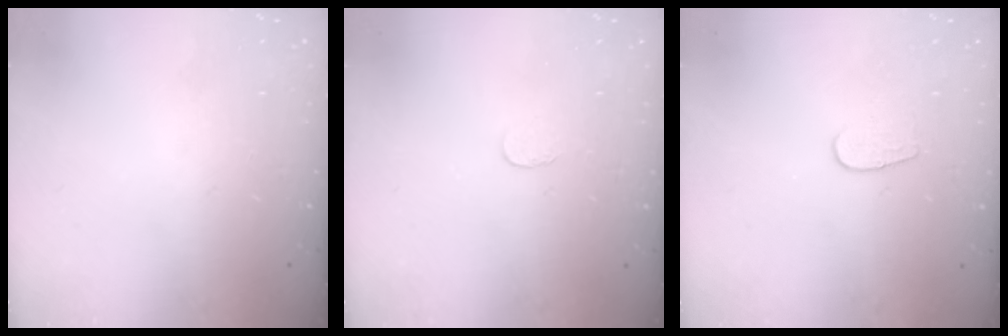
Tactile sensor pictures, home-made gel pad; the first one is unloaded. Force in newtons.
{"total": 2.6, "press": 2.6, "slide": 0.2}
{"total": 5.4, "press": 5.4, "slide": 0.3}